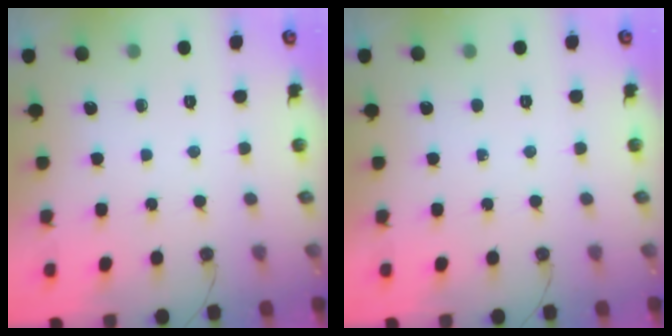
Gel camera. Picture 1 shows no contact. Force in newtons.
{"total": 0.0}